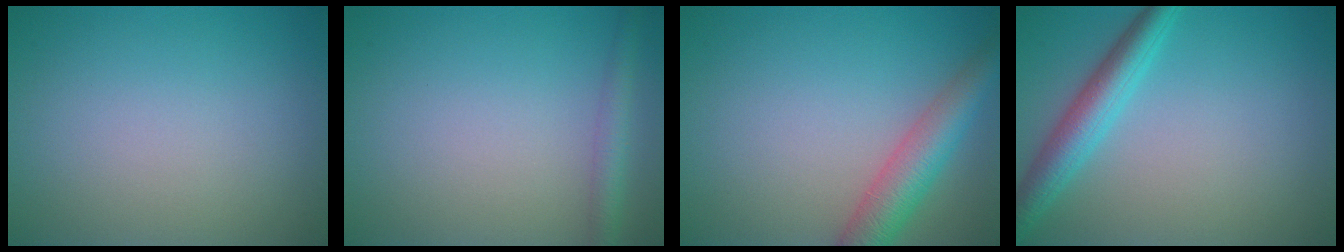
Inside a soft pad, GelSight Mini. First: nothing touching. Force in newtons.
{"total": 2.2, "press": 2.2, "slide": 0.1}
{"total": 4.8, "press": 4.8, "slide": 0.2}
{"total": 4.1, "press": 4.1, "slide": 0.1}